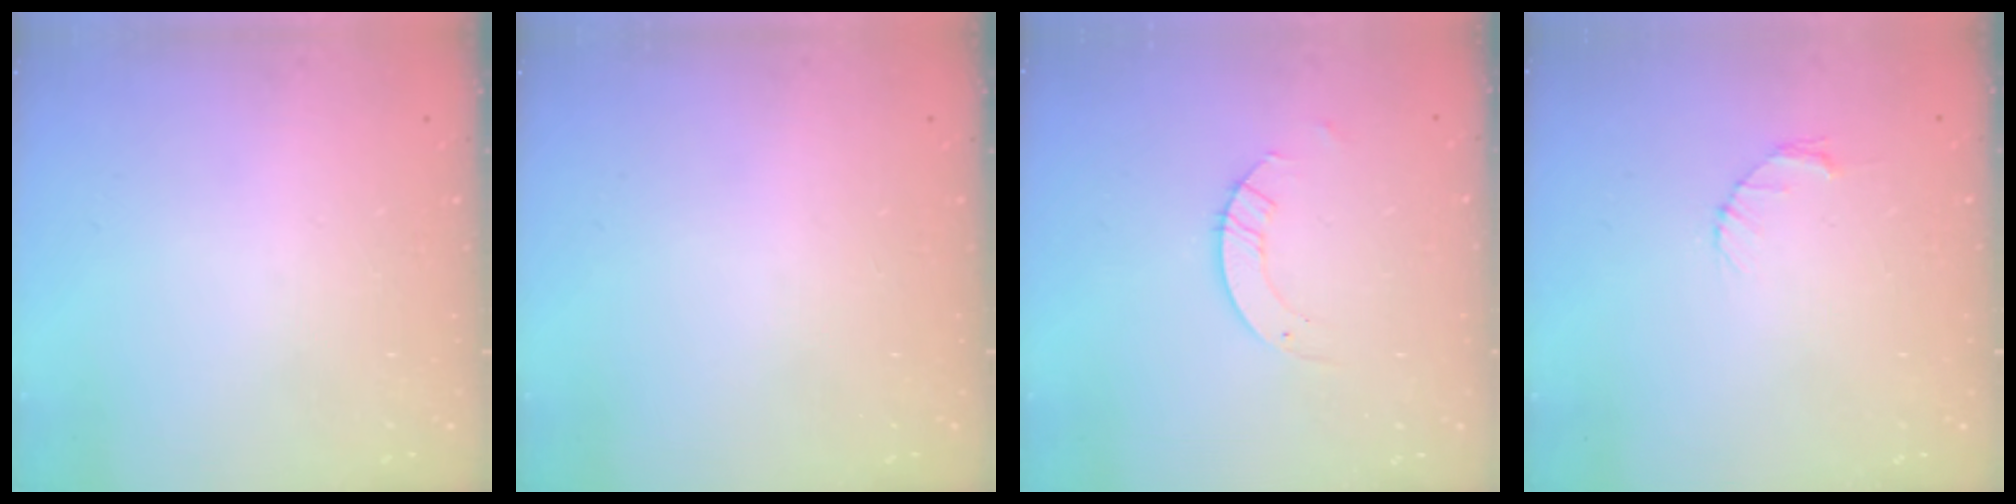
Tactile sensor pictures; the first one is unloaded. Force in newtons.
{"total": 0.0}
{"total": 3.7, "press": 3.7, "slide": 0.2}
{"total": 2.7, "press": 2.7, "slide": 0.4}